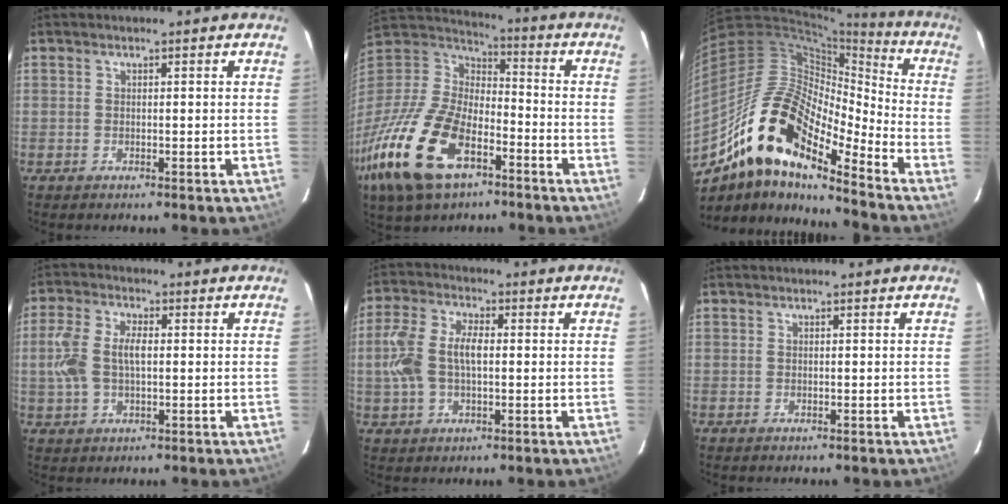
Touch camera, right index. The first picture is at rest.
{"total": 27.0, "force": [-13.9, 14.1, 18.3], "torque": [-0.422, -0.041, -0.254]}
{"total": 19.7, "force": [-13.7, 6.4, 12.6], "torque": [-0.212, -0.012, -0.273]}
{"total": 8.1, "force": [0.2, 4.5, 6.7], "torque": [-0.144, 0.009, 0.005]}
{"total": 9.6, "force": [0.1, 5.3, 8.0], "torque": [-0.174, 0.014, 0.002]}
{"total": 0.0}